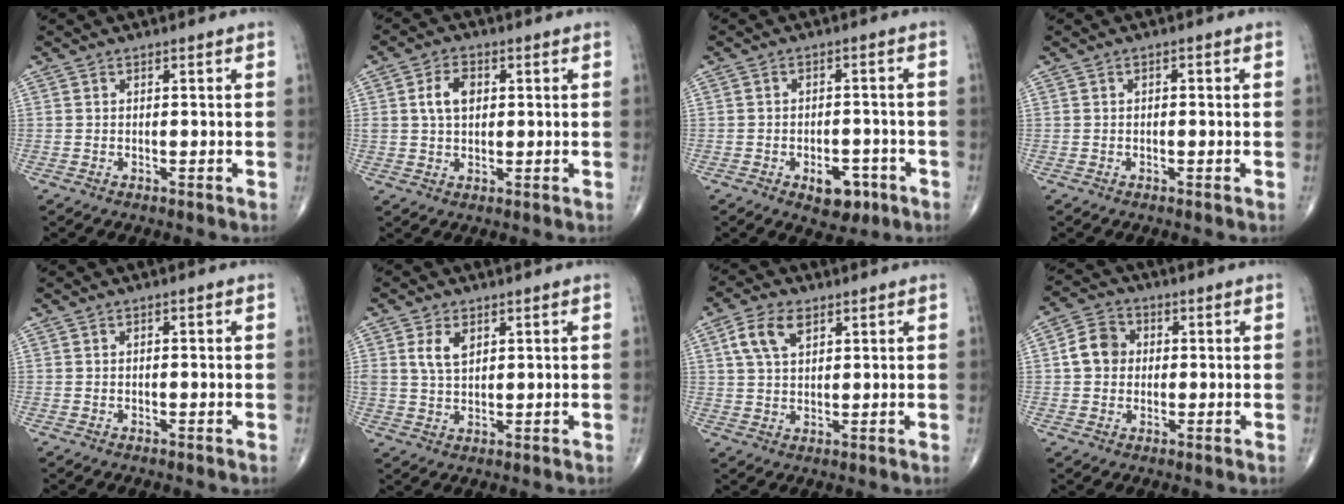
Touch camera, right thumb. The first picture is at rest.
{"total": 5.5, "force": [1.2, 3.5, 4.0], "torque": [-0.069, 0.004, 0.022]}
{"total": 6.4, "force": [-3.1, 3.8, 4.1], "torque": [-0.033, 0.018, -0.039]}
{"total": 0.8, "force": [0.1, 0.4, 0.7], "torque": [-0.010, 0.003, -0.001]}
{"total": 0.5, "force": [0.0, 0.2, 0.5], "torque": [-0.010, 0.001, 0.001]}
{"total": 4.8, "force": [1.9, 2.8, 3.4], "torque": [-0.057, -0.007, 0.041]}
{"total": 6.9, "force": [3.0, 3.9, 4.9], "torque": [-0.090, 0.000, 0.057]}
{"total": 6.5, "force": [0.5, 5.5, 3.4], "torque": [-0.049, 0.013, 0.001]}